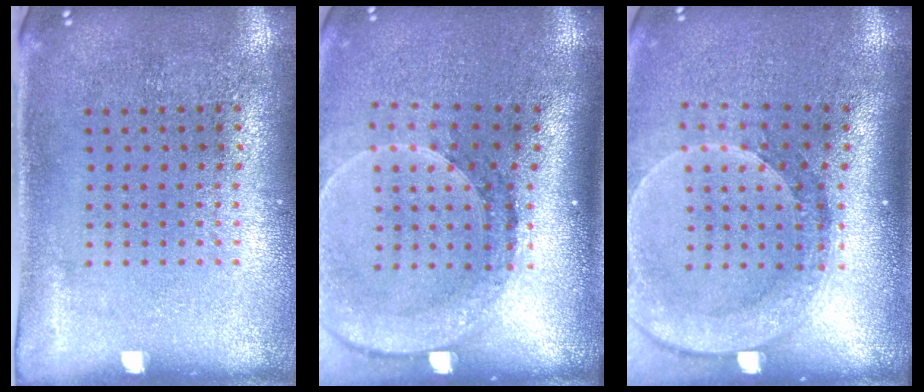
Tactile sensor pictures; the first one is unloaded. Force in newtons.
{"total": 2.7, "press": 2.0, "slide": 1.8}
{"total": 2.6, "press": 2.0, "slide": 1.7}